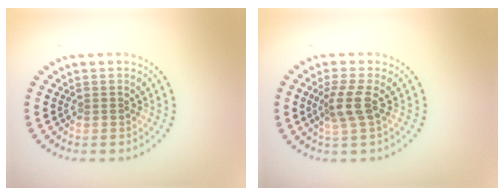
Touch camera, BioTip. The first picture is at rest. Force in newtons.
{"total": 2.6, "press": 2.1, "slide": 1.6}